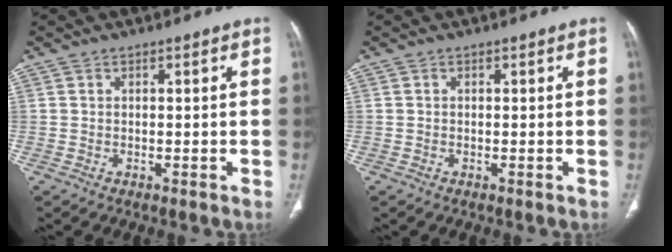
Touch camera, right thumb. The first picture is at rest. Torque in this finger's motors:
{"motor_torque": [-0.17, 0.30, -0.08, 0.14, -0.02]}